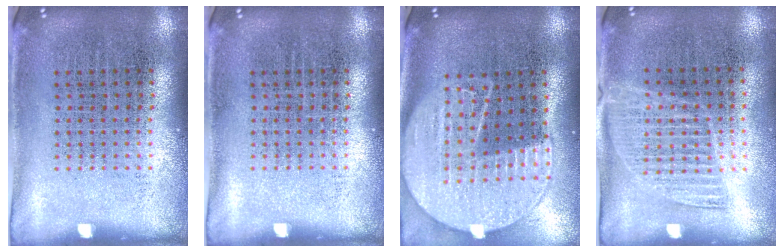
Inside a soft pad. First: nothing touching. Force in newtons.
{"total": 0.0}
{"total": 2.1, "press": 1.9, "slide": 1.0}
{"total": 1.3, "press": 1.2, "slide": 0.7}